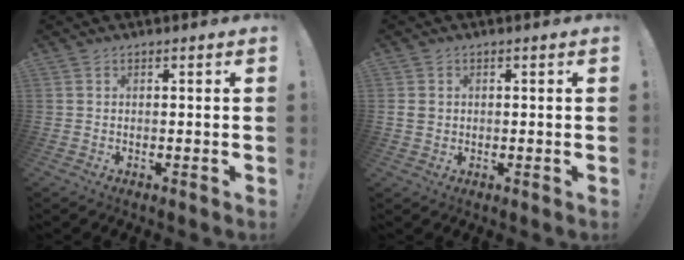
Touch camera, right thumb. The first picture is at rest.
{"total": 2.6, "force": [0.4, 2.3, 1.1], "torque": [-0.019, 0.006, 0.009]}